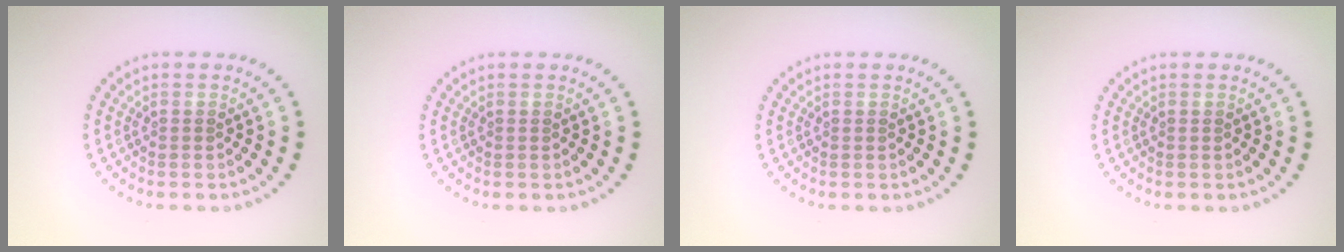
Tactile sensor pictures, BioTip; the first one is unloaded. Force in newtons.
{"total": 0.0}
{"total": 0.0}
{"total": 0.0}